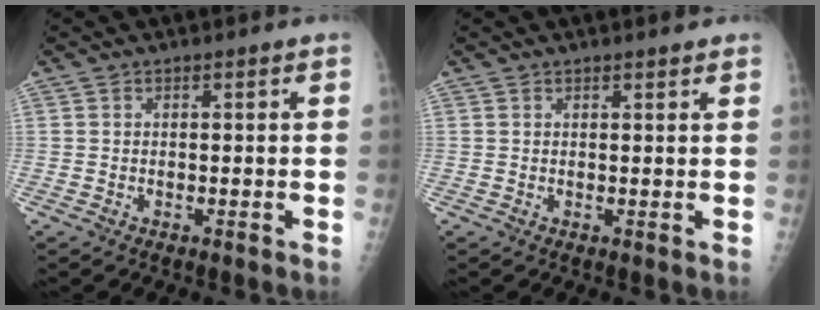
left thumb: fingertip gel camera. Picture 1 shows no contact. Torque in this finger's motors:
{"motor_torque": [0.12, -0.28, -0.14, -0.09, 0.00]}